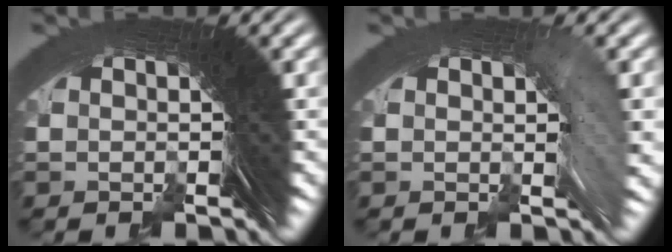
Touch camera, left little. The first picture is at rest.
{"total": 1.6, "force": [0.0, 0.1, 1.6], "torque": [-0.022, 0.004, 0.000]}